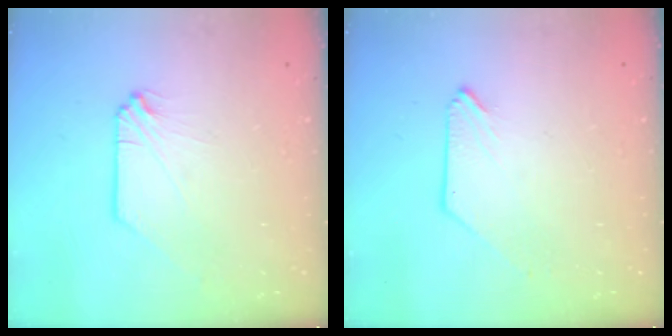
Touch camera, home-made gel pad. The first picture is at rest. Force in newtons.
{"total": 0.0}